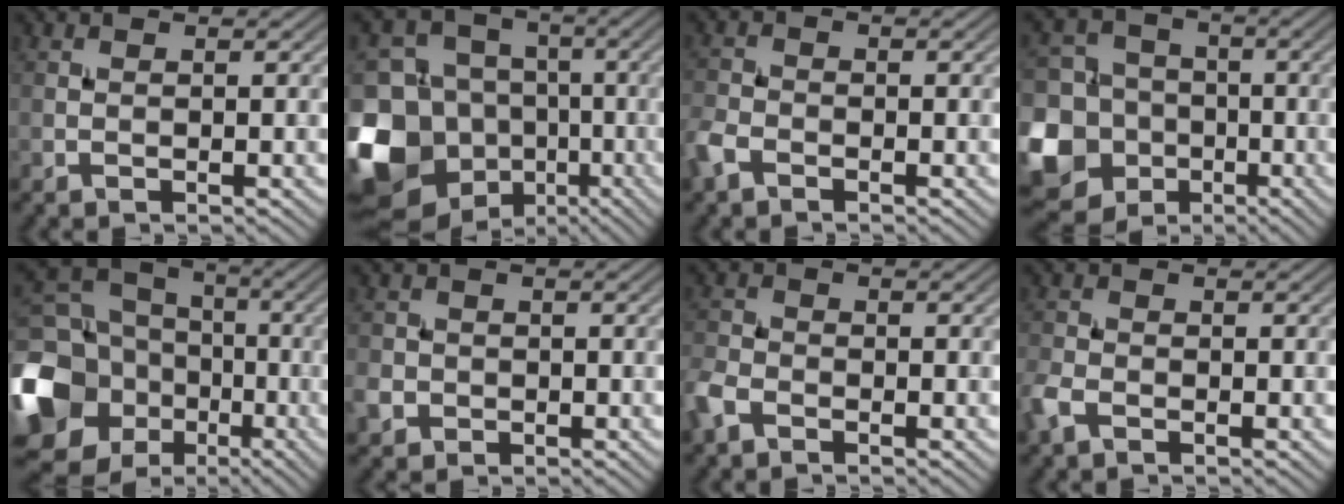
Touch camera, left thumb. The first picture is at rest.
{"total": 16.9, "force": [-6.6, 13.7, 7.3], "torque": [-0.234, -0.014, -0.118]}
{"total": 3.3, "force": [-2.3, 1.8, 1.7], "torque": [-0.041, -0.004, -0.062]}
{"total": 17.5, "force": [-6.0, 15.2, 6.2], "torque": [-0.206, -0.035, -0.123]}
{"total": 17.6, "force": [-4.6, 14.7, 8.5], "torque": [-0.266, -0.017, -0.080]}
{"total": 3.1, "force": [-1.1, 2.7, 0.8], "torque": [-0.022, -0.008, -0.028]}
{"total": 3.8, "force": [-2.5, 2.1, 1.9], "torque": [-0.049, -0.005, -0.068]}
{"total": 3.1, "force": [-2.0, 1.7, 1.8], "torque": [-0.046, -0.005, -0.052]}